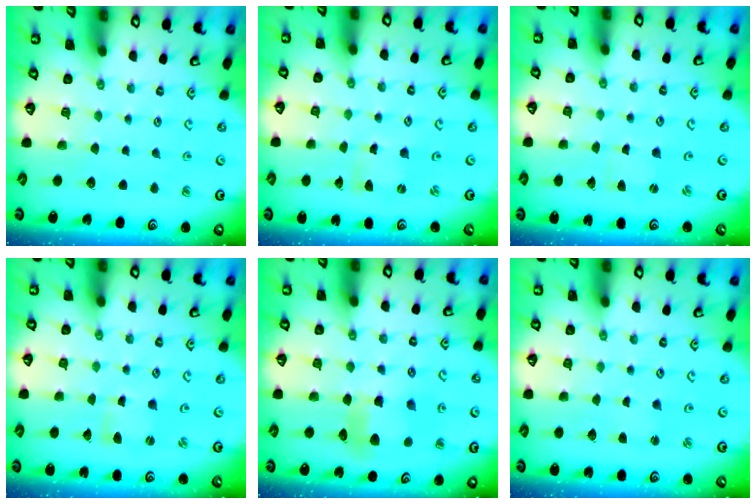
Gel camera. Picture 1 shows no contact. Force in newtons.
{"total": 2.0, "press": 2.0, "slide": 0.1}
{"total": 0.8, "press": 0.8, "slide": 0.2}
{"total": 1.6, "press": 1.6, "slide": 0.3}
{"total": 8.6, "press": 8.5, "slide": 0.5}
{"total": 1.9, "press": 1.8, "slide": 0.4}